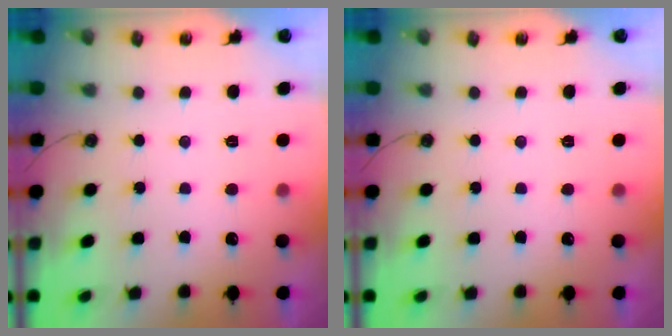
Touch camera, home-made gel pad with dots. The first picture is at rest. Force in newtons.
{"total": 0.0}